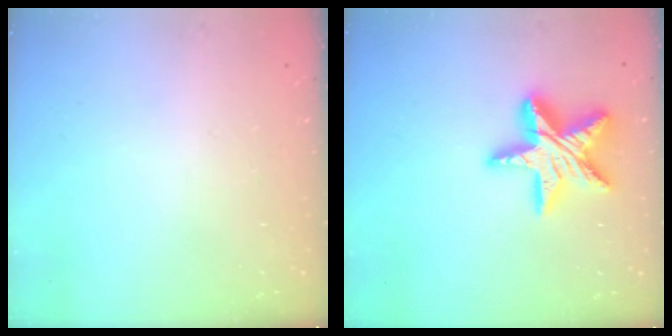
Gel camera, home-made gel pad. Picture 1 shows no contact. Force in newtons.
{"total": 17.6, "press": 17.6, "slide": 1.4}